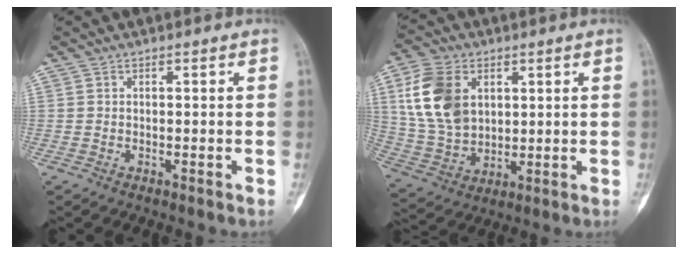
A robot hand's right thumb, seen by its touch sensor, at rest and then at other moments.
{"total": 14.6, "force": [4.3, 10.2, 9.6], "torque": [-0.170, -0.007, 0.092]}